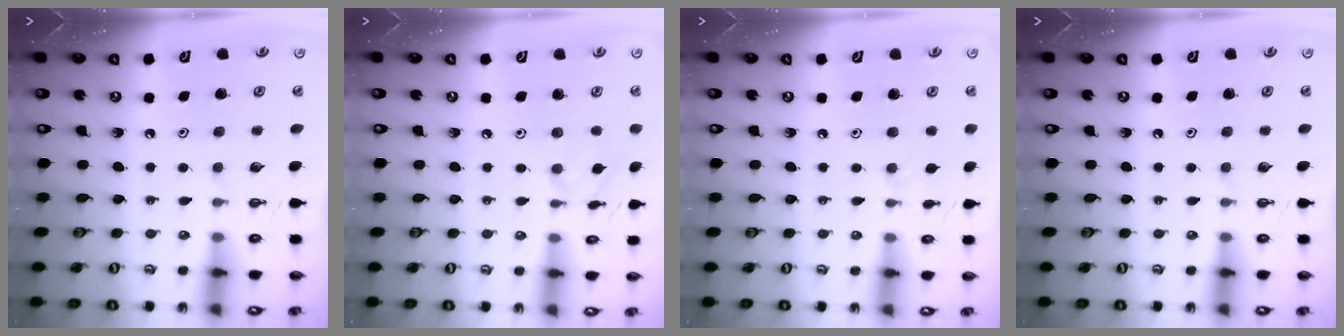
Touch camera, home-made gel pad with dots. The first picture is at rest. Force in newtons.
{"total": 4.2, "press": 4.2, "slide": 0.4}
{"total": 2.8, "press": 2.7, "slide": 0.5}
{"total": 0.0}